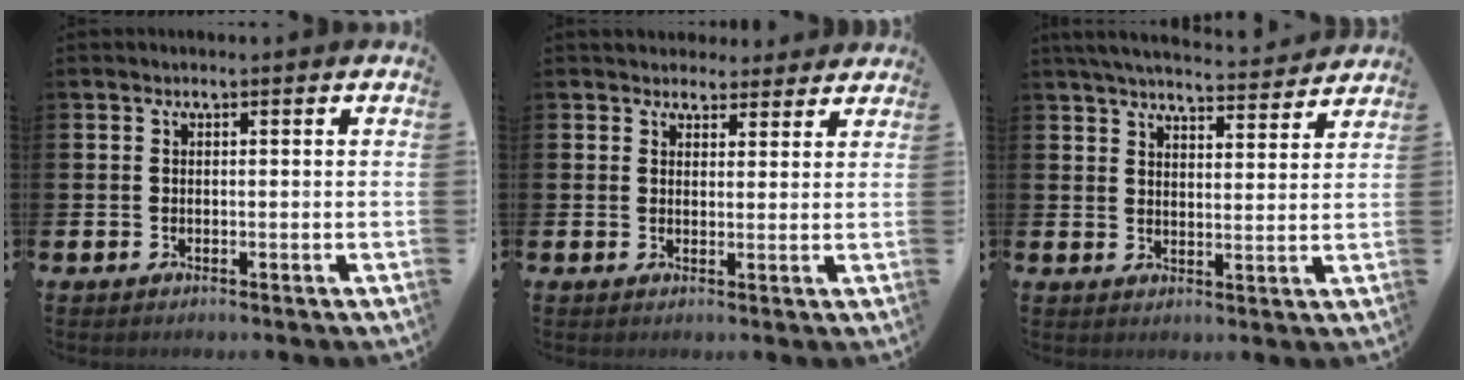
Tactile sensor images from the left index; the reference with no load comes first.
{"total": 3.4, "force": [3.1, 1.4, -0.2], "torque": [0.002, -0.014, 0.057]}
{"total": 5.3, "force": [5.2, 0.6, 0.9], "torque": [-0.035, -0.036, 0.092]}